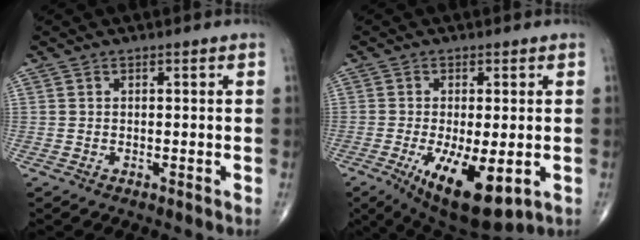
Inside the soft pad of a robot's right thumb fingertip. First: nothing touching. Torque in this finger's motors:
{"motor_torque": [-0.07, 0.69, 0.65, 0.29, 0.25]}